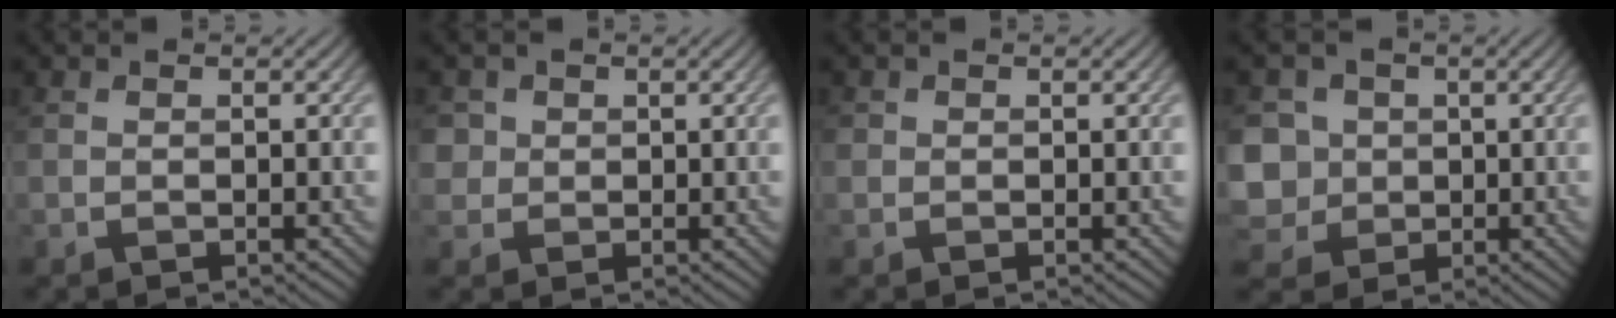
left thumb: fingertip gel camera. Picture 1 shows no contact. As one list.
[{"total": 2.2, "force": [0.7, 2.1, 0.4], "torque": [-0.012, -0.001, 0.015]}, {"total": 0.7, "force": [0.2, 0.7, 0.1], "torque": [0.002, -0.003, 0.001]}, {"total": 7.1, "force": [0.3, 6.6, 2.5], "torque": [-0.095, -0.002, -0.016]}]